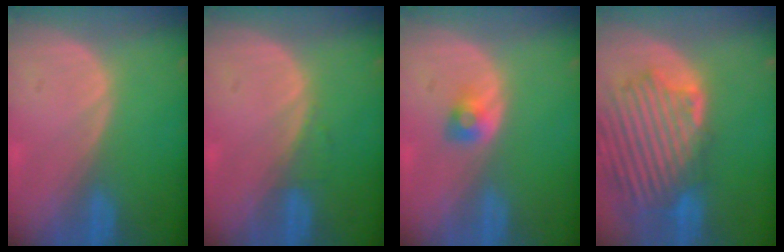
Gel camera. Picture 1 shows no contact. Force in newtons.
{"total": 0.7, "press": 0.7, "slide": 0.1}
{"total": 2.3, "press": 2.2, "slide": 0.5}
{"total": 13.1, "press": 11.5, "slide": 6.4}